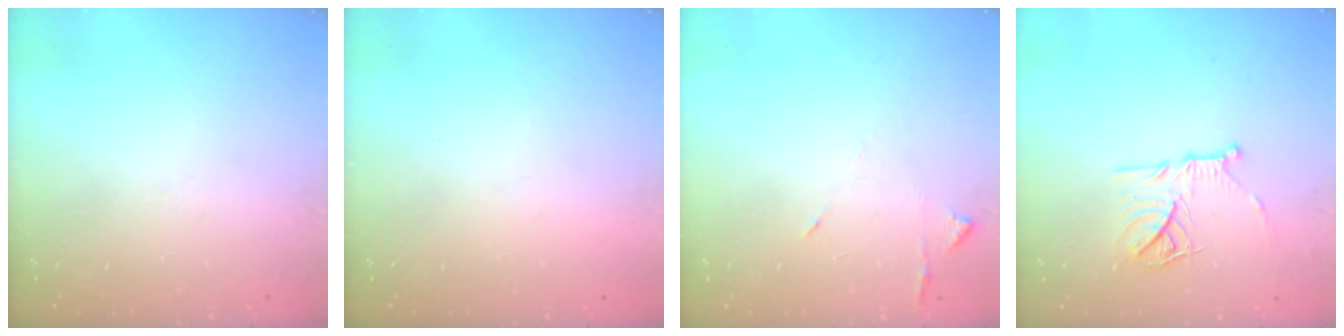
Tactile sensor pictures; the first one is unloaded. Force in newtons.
{"total": 1.5, "press": 1.5, "slide": 0.1}
{"total": 5.8, "press": 5.8, "slide": 0.7}
{"total": 14.9, "press": 14.8, "slide": 1.4}